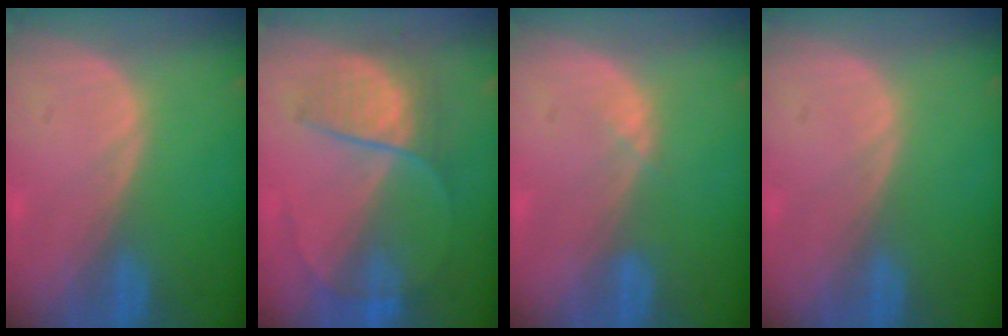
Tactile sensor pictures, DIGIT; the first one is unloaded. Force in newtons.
{"total": 6.6, "press": 6.5, "slide": 1.5}
{"total": 0.9, "press": 0.9, "slide": 0.3}
{"total": 0.0}